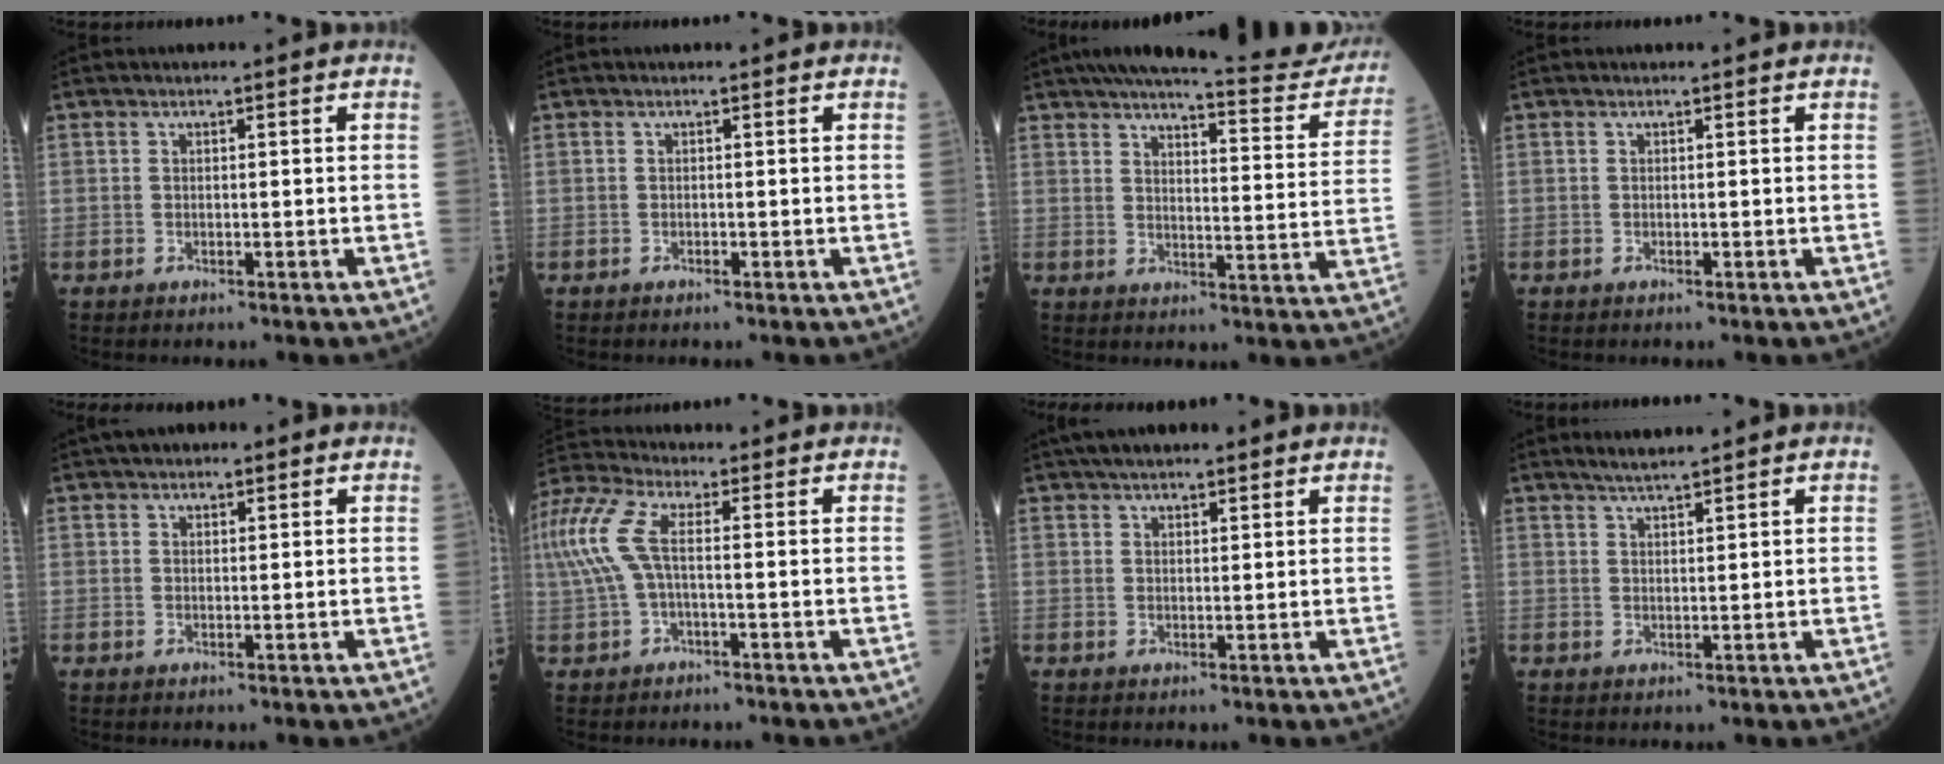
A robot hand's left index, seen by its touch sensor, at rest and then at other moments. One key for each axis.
{"total": 0.0}
{"total": 21.0, "fx": 19.1, "fy": 2.8, "fz": 8.4, "tx": -0.108, "ty": -0.046, "tz": 0.223}
{"total": 0.0}
{"total": 2.7, "fx": 1.8, "fy": 1.4, "fz": 1.5, "tx": -0.024, "ty": 0.015, "tz": 0.022}
{"total": 10.6, "fx": 1.5, "fy": 3.9, "fz": 9.8, "tx": -0.250, "ty": 0.043, "tz": 0.026}
{"total": 5.8, "fx": 4.6, "fy": 1.6, "fz": 3.2, "tx": -0.046, "ty": 0.032, "tz": 0.072}
{"total": 2.9, "fx": 2.6, "fy": 0.0, "fz": 1.2, "tx": -0.027, "ty": 0.008, "tz": 0.049}